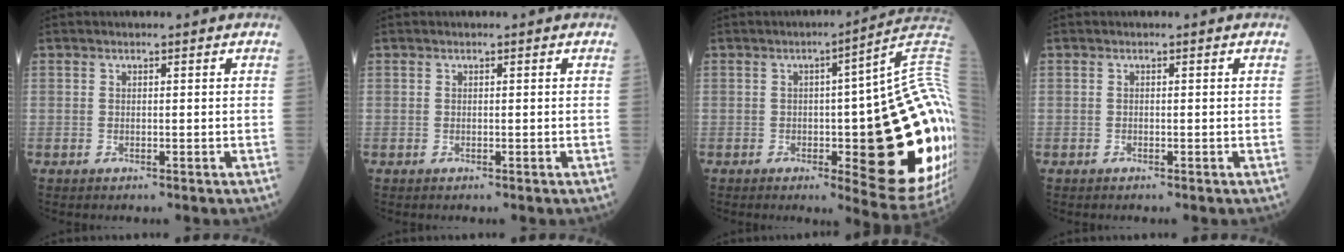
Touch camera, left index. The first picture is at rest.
{"total": 0.0}
{"total": 26.9, "force": [-2.0, 5.1, 26.3], "torque": [-0.222, 0.014, -0.016]}
{"total": 0.0}